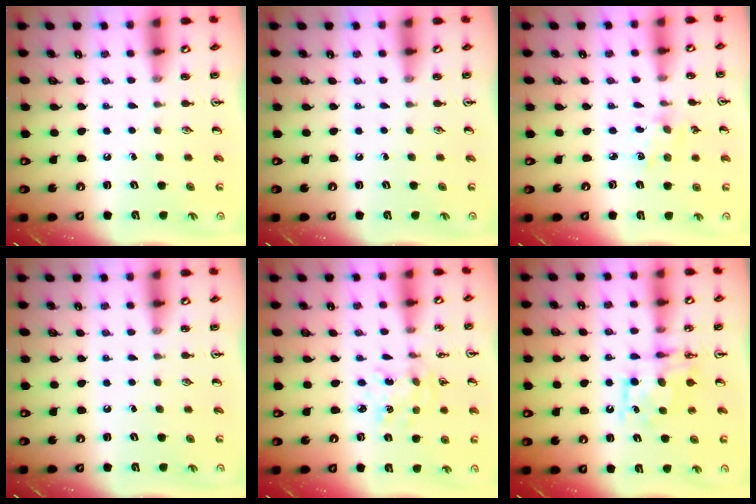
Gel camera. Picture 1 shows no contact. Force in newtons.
{"total": 0.0}
{"total": 2.0, "press": 2.0, "slide": 0.5}
{"total": 0.0}
{"total": 2.1, "press": 2.1, "slide": 0.2}
{"total": 7.8, "press": 7.8, "slide": 0.4}